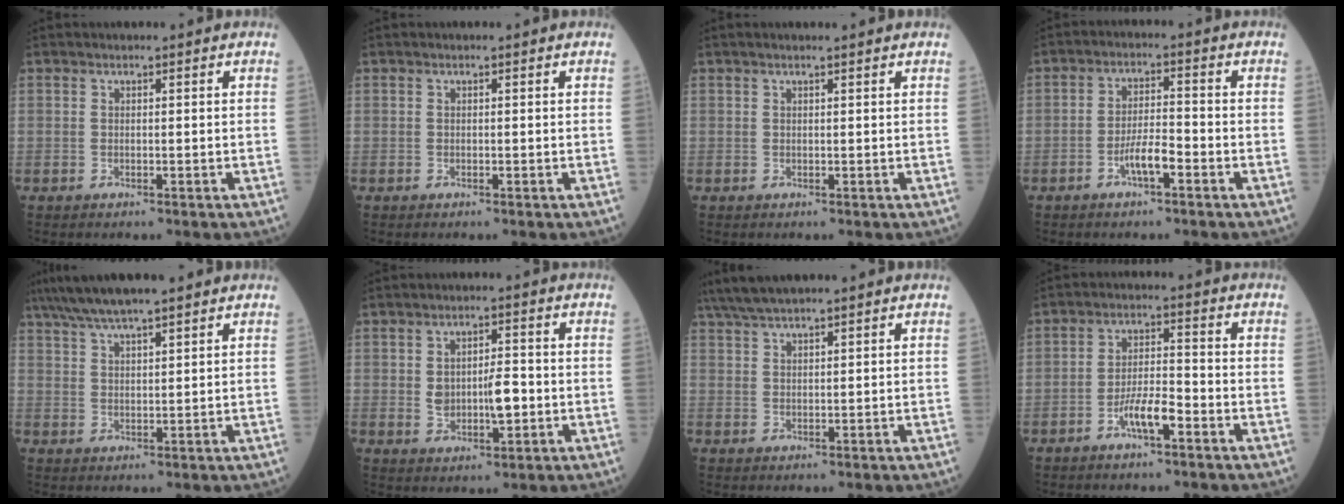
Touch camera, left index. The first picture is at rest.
{"total": 0.0}
{"total": 2.3, "force": [1.9, -0.2, 1.3], "torque": [-0.015, 0.017, 0.027]}
{"total": 4.5, "force": [-2.3, 0.9, 3.8], "torque": [-0.073, 0.004, -0.045]}
{"total": 9.7, "force": [7.8, 0.9, 5.6], "torque": [-0.101, 0.036, 0.134]}
{"total": 6.1, "force": [-0.5, 2.7, 5.5], "torque": [-0.098, 0.005, -0.001]}
{"total": 6.7, "force": [5.7, 0.0, 3.5], "torque": [-0.063, 0.038, 0.105]}
{"total": 5.3, "force": [-2.9, 1.1, 4.3], "torque": [-0.086, 0.003, -0.056]}